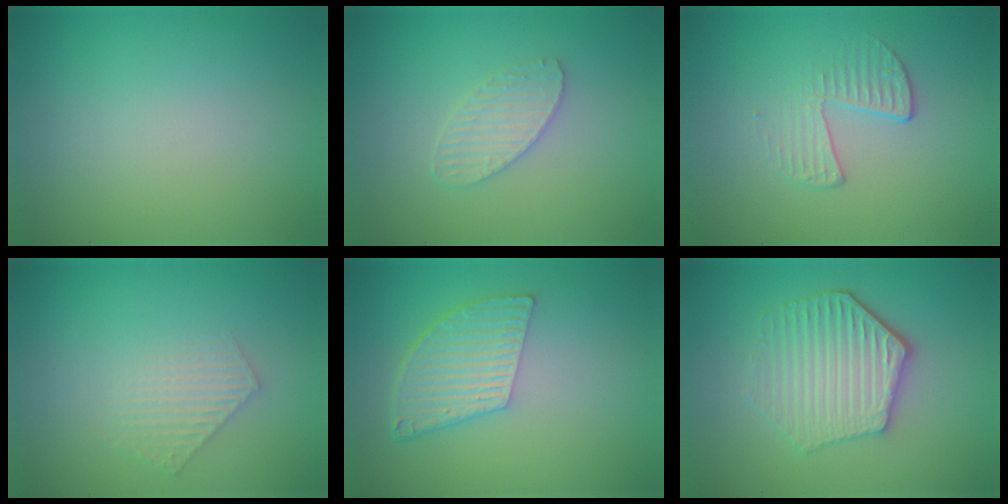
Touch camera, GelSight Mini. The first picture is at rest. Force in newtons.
{"total": 2.3, "press": 2.3, "slide": 0.2}
{"total": 2.1, "press": 1.0, "slide": 1.8}
{"total": 1.9, "press": 1.9, "slide": 0.3}
{"total": 5.2, "press": 3.8, "slide": 3.6}
{"total": 5.3, "press": 4.3, "slide": 3.0}